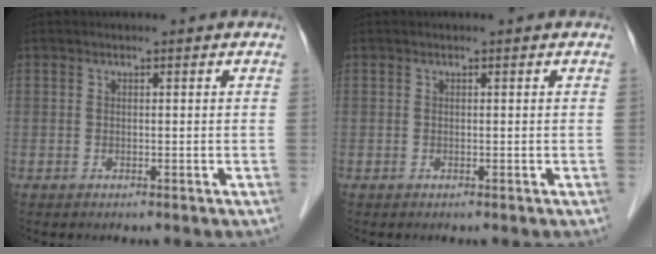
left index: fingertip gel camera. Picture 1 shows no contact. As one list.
[{"total": 0.0}]